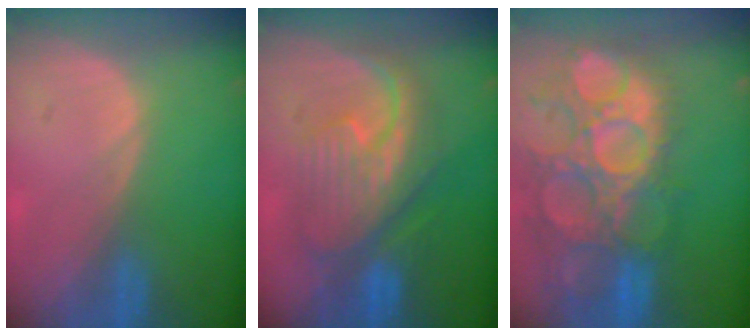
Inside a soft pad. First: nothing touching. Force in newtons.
{"total": 9.2, "press": 9.2, "slide": 0.4}
{"total": 15.0, "press": 12.5, "slide": 8.2}